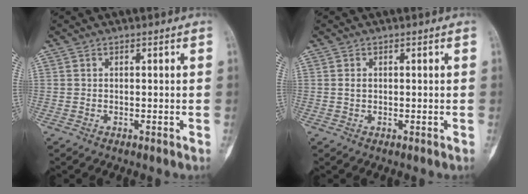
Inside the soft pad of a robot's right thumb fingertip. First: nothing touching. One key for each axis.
{"total": 1.0, "fx": 0.1, "fy": 0.8, "fz": 0.7, "tx": -0.013, "ty": 0.003, "tz": 0.003}